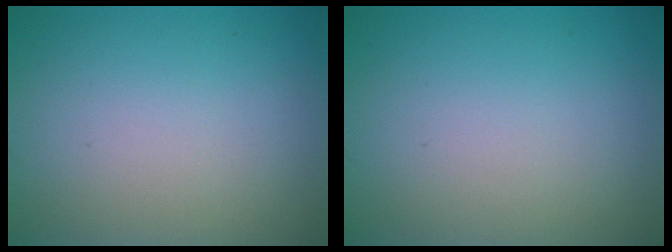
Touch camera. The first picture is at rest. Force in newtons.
{"total": 0.0}